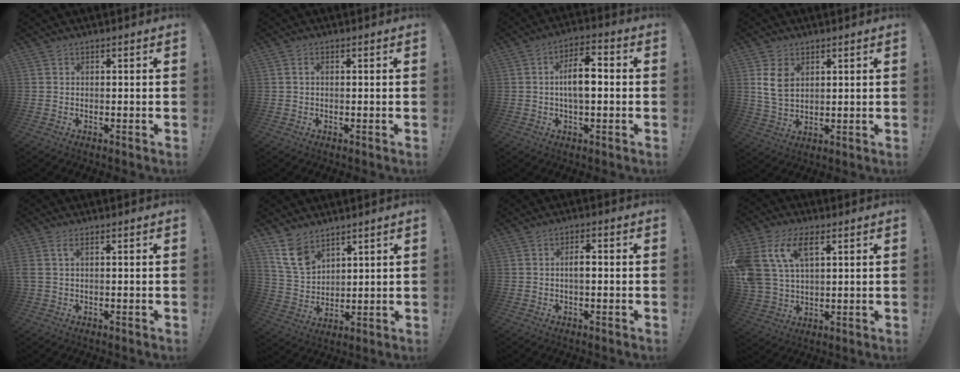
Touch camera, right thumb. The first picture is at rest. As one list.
[{"total": 1.1, "force": [0.1, 0.3, 1.1], "torque": [-0.028, 0.005, 0.002]}, {"total": 8.9, "force": [-0.4, 4.0, 8.0], "torque": [-0.133, 0.005, -0.014]}, {"total": 7.9, "force": [3.0, 5.4, 4.9], "torque": [-0.092, -0.006, 0.056]}, {"total": 2.5, "force": [0.6, 0.8, 2.3], "torque": [-0.055, 0.001, 0.011]}, {"total": 11.2, "force": [7.5, 6.7, 4.8], "torque": [-0.092, -0.036, 0.150]}, {"total": 3.0, "force": [-0.4, 1.1, 2.8], "torque": [-0.047, 0.006, -0.010]}, {"total": 15.1, "force": [6.2, 9.3, 10.2], "torque": [-0.231, -0.009, 0.114]}]